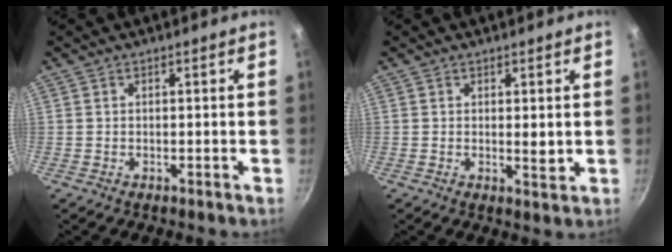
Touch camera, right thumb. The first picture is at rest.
{"total": 2.4, "force": [0.4, 0.7, 2.2], "torque": [-0.037, -0.009, 0.006]}